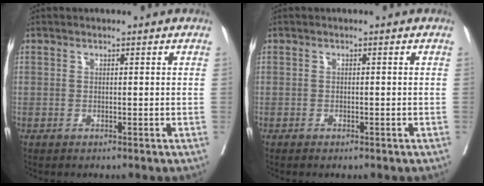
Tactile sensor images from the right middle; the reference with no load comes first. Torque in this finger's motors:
{"motor_torque": [-0.16, 0.06, -0.02, -0.01]}